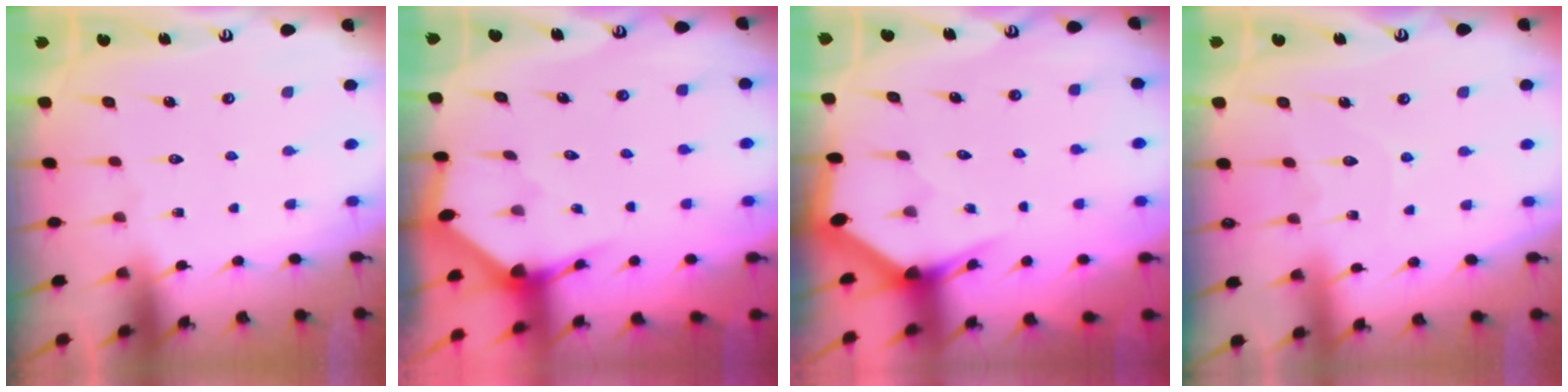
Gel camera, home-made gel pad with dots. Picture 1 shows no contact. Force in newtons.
{"total": 2.9, "press": 2.9, "slide": 0.3}
{"total": 2.9, "press": 2.9, "slide": 0.0}
{"total": 4.7, "press": 4.6, "slide": 0.4}